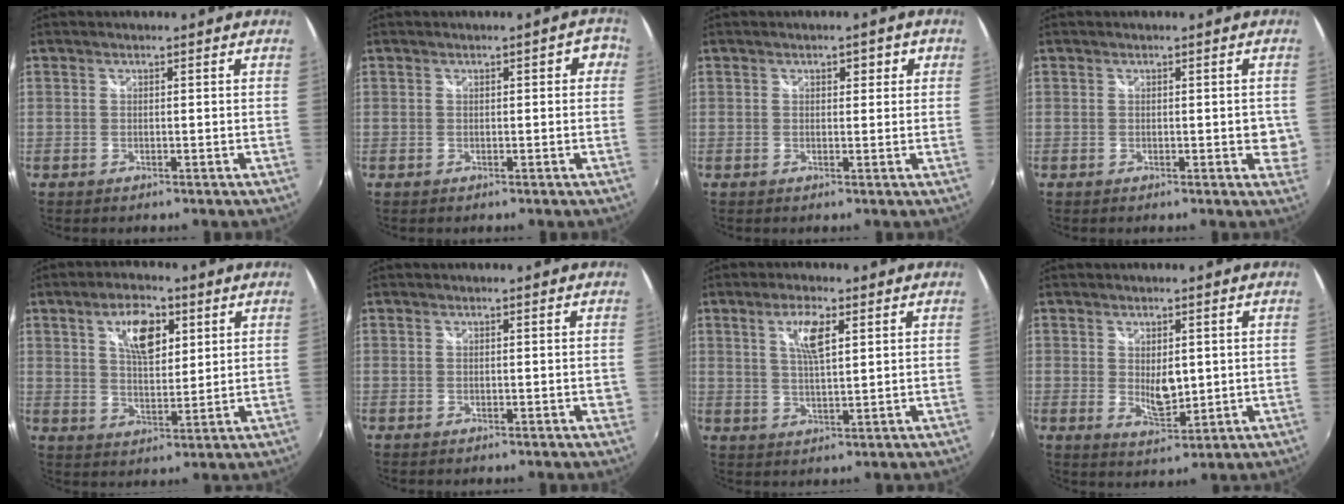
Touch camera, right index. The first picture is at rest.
{"total": 2.7, "force": [0.5, 1.3, 2.3], "torque": [-0.029, 0.011, 0.008]}
{"total": 2.3, "force": [0.8, 1.4, 1.6], "torque": [-0.018, 0.008, 0.010]}
{"total": 3.6, "force": [-0.1, 1.8, 3.2], "torque": [-0.028, -0.001, 0.001]}
{"total": 8.6, "force": [3.8, 4.0, 6.7], "torque": [-0.116, 0.014, 0.067]}
{"total": 1.0, "force": [0.0, 0.5, 0.9], "torque": [-0.008, 0.002, 0.001]}
{"total": 5.6, "force": [2.4, 1.6, 4.8], "torque": [-0.088, 0.002, 0.045]}
{"total": 5.3, "force": [0.6, 2.8, 4.5], "torque": [-0.068, -0.011, 0.017]}